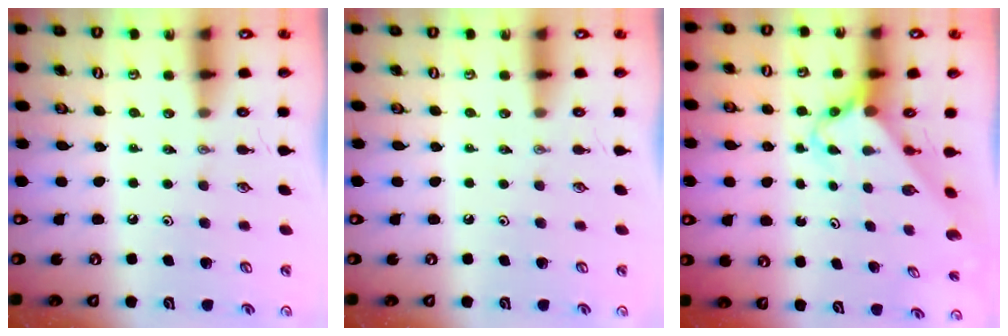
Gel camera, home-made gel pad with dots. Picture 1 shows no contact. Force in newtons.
{"total": 0.0}
{"total": 2.7, "press": 2.7, "slide": 0.2}